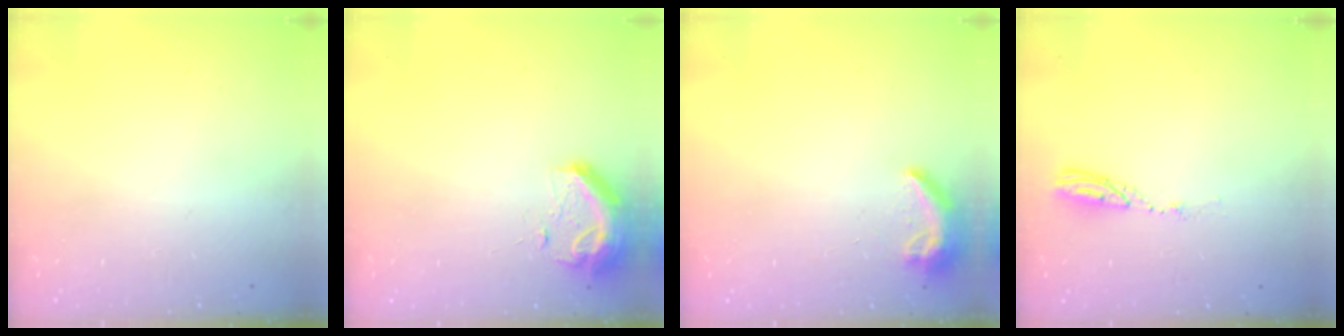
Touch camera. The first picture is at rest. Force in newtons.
{"total": 9.1, "press": 8.9, "slide": 1.9}
{"total": 7.6, "press": 7.6, "slide": 0.7}
{"total": 5.3, "press": 5.3, "slide": 0.2}